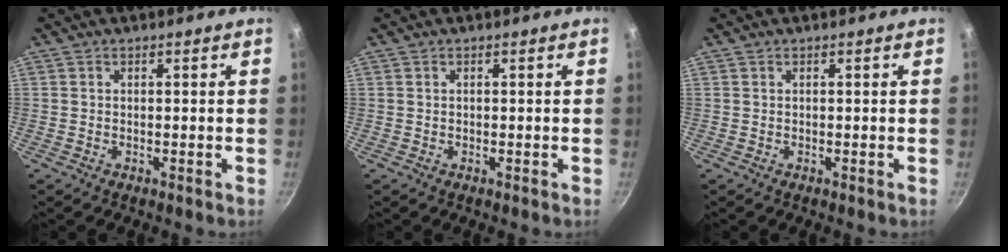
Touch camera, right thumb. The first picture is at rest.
{"total": 0.0}
{"total": 0.0}